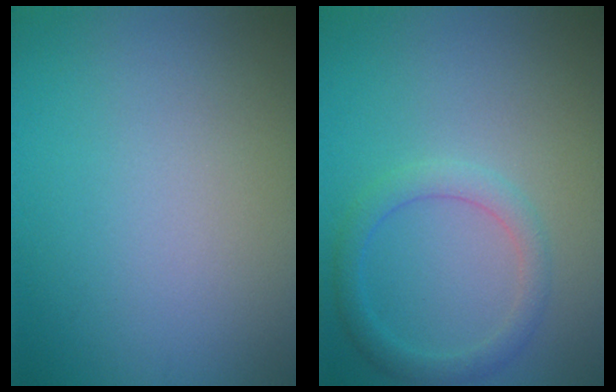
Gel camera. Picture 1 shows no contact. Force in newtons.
{"total": 2.4, "press": 2.4, "slide": 0.1}